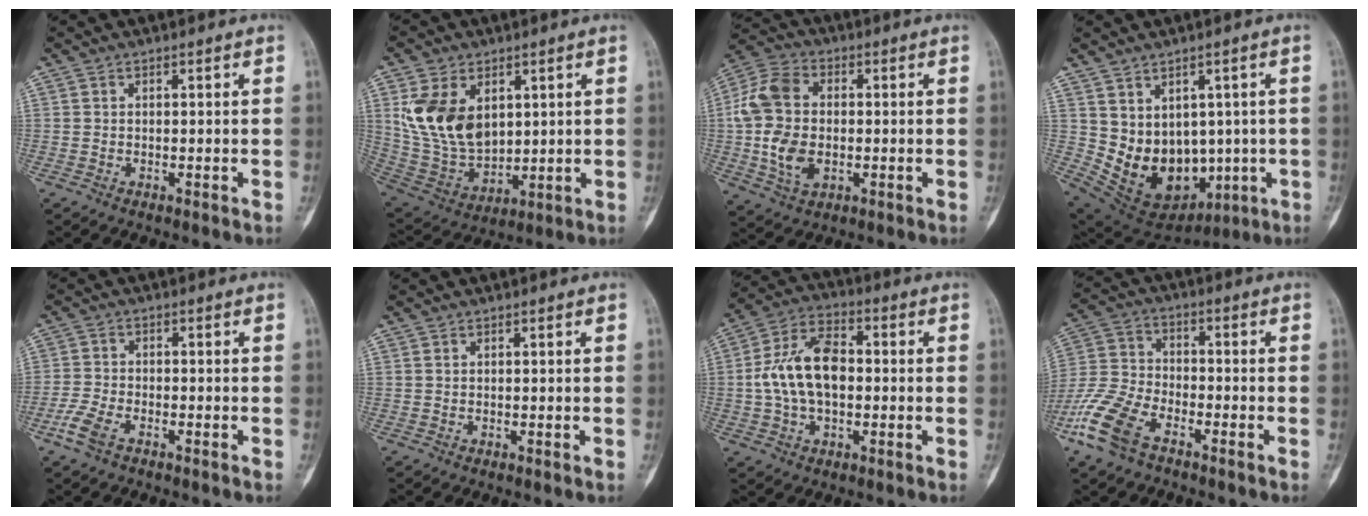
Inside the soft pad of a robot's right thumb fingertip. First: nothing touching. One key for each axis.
{"total": 15.1, "fx": 4.3, "fy": 9.9, "fz": 10.5, "tx": -0.177, "ty": -0.019, "tz": 0.104}
{"total": 14.1, "fx": -0.5, "fy": 9.5, "fz": 10.4, "tx": -0.201, "ty": 0.012, "tz": -0.011}
{"total": 14.8, "fx": -0.4, "fy": 11.5, "fz": 9.4, "tx": -0.125, "ty": 0.000, "tz": 0.040}
{"total": 4.8, "fx": -2.9, "fy": 2.1, "fz": 3.1, "tx": -0.078, "ty": 0.011, "tz": -0.060}
{"total": 0.0}
{"total": 13.2, "fx": -0.2, "fy": 8.1, "fz": 10.4, "tx": -0.184, "ty": 0.029, "tz": -0.010}
{"total": 12.3, "fx": -7.3, "fy": 6.1, "fz": 7.8, "tx": -0.177, "ty": 0.021, "tz": -0.155}